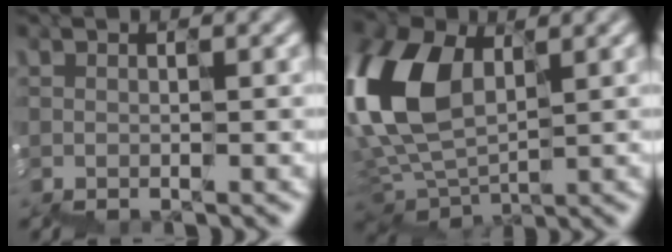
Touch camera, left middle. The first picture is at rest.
{"total": 9.3, "force": [3.1, 6.0, 6.4], "torque": [-0.210, 0.018, 0.062]}